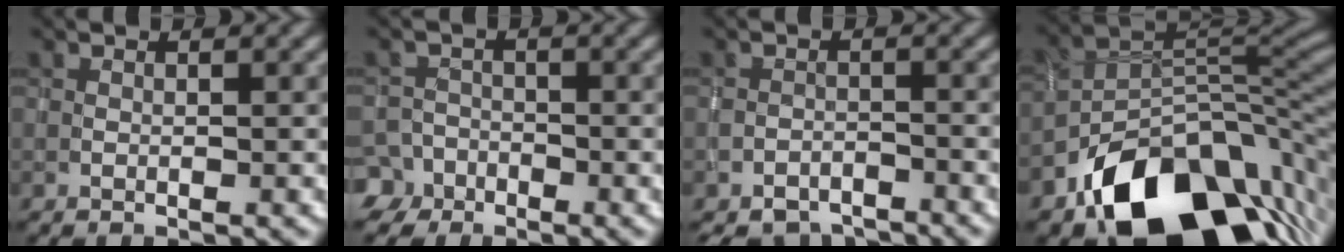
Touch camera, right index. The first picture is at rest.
{"total": 5.3, "force": [-3.8, 3.7, 0.7], "torque": [0.008, -0.012, -0.066]}
{"total": 3.2, "force": [-3.0, 1.3, 0.2], "torque": [0.002, -0.001, -0.052]}
{"total": 15.2, "force": [-8.8, 8.9, 8.6], "torque": [-0.136, -0.003, -0.154]}